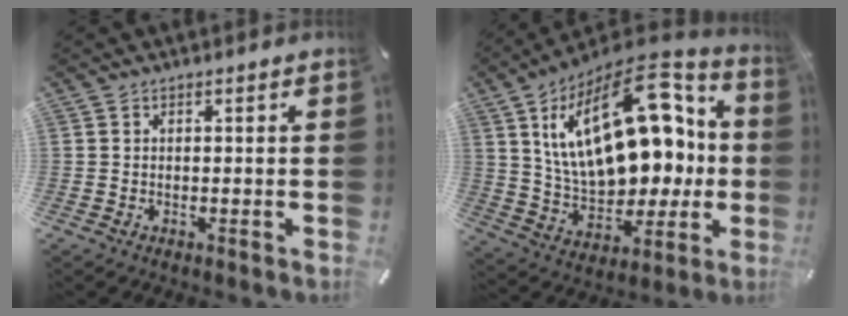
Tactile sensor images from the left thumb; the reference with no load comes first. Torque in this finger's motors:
{"motor_torque": [1.72, 3.28, 2.41, -0.36, 0.24]}